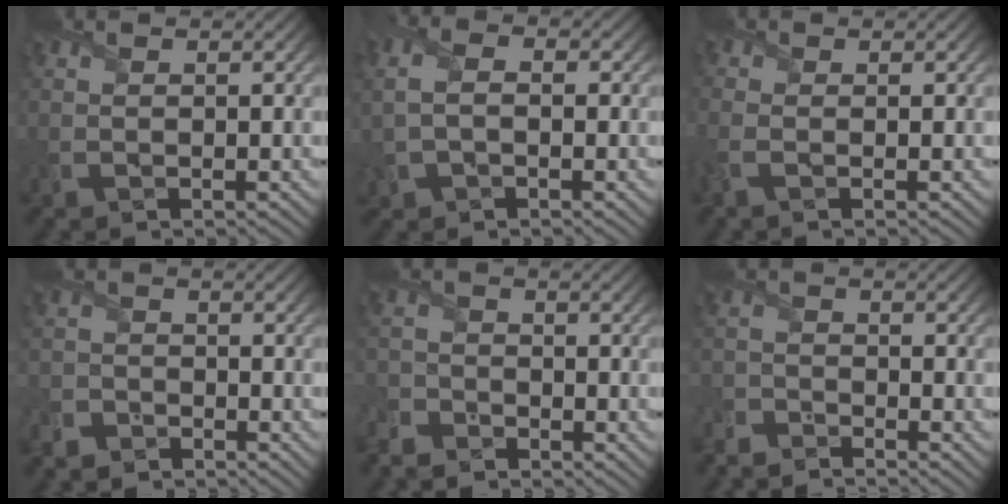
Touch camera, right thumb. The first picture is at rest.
{"total": 5.2, "force": [0.4, 3.7, 3.6], "torque": [-0.085, 0.009, -0.003]}
{"total": 2.4, "force": [-0.6, 1.3, 1.9], "torque": [-0.060, 0.000, -0.018]}
{"total": 3.2, "force": [-3.0, 1.1, 0.1], "torque": [-0.006, 0.000, -0.070]}
{"total": 4.4, "force": [-4.0, 1.7, 0.5], "torque": [-0.022, -0.005, -0.094]}
{"total": 3.7, "force": [-3.7, 0.1, 0.1], "torque": [-0.002, -0.005, -0.088]}